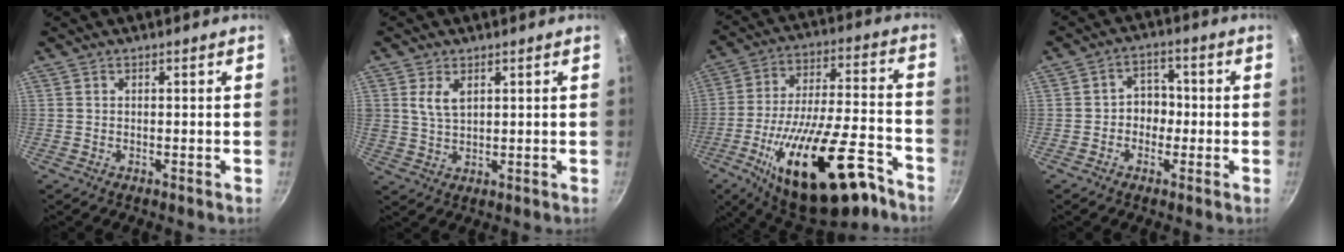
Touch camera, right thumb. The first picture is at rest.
{"total": 4.6, "force": [1.9, 2.5, 3.4], "torque": [-0.061, -0.010, 0.041]}
{"total": 26.6, "force": [-14.2, 9.9, 20.2], "torque": [-0.307, 0.058, -0.215]}
{"total": 5.2, "force": [-0.8, 4.3, 2.7], "torque": [0.000, 0.016, -0.018]}